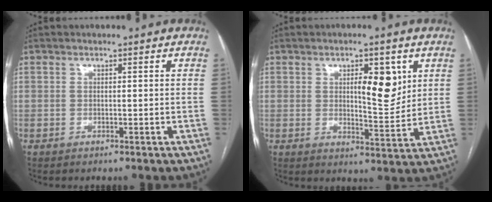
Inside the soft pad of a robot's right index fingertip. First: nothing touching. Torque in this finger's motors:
{"motor_torque": [0.43, 0.28, 0.38, 0.06]}